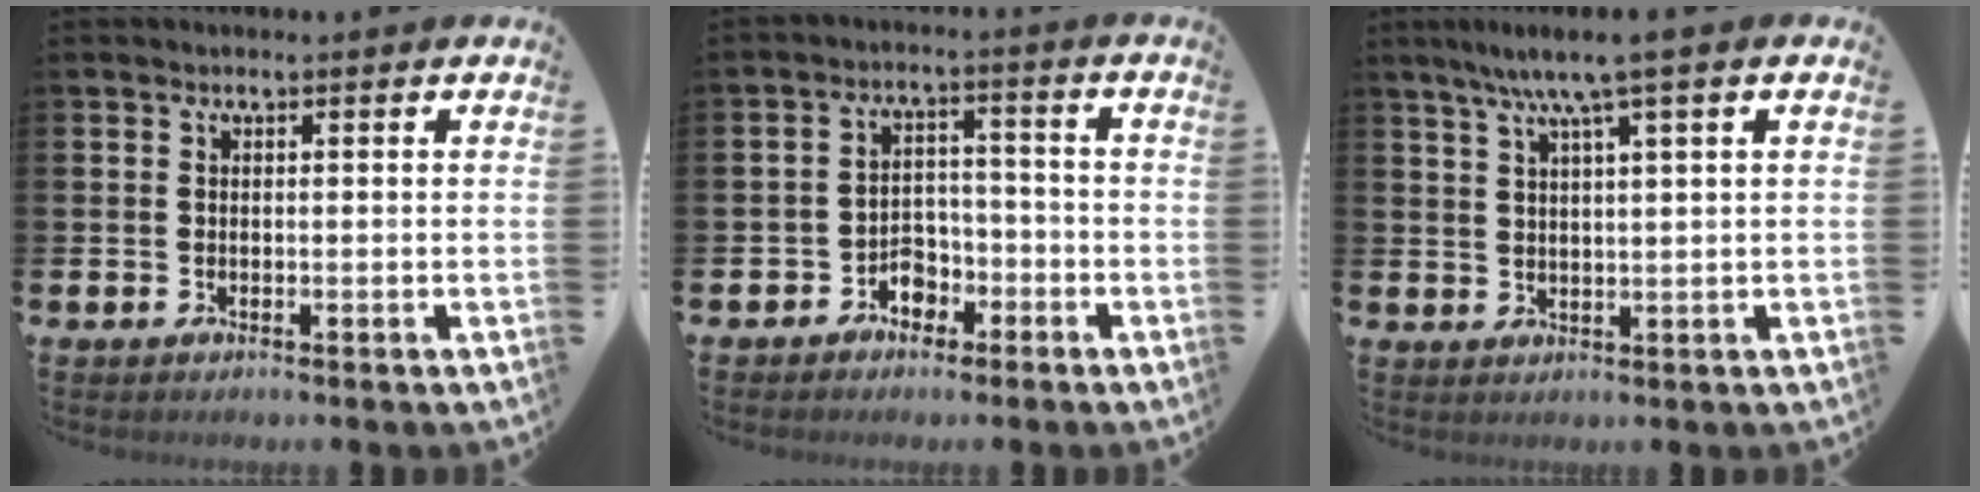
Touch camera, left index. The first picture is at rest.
{"total": 3.6, "force": [-2.5, 2.3, 1.1], "torque": [-0.034, 0.012, -0.053]}
{"total": 4.8, "force": [3.5, -0.2, 3.4], "torque": [-0.080, -0.002, 0.059]}